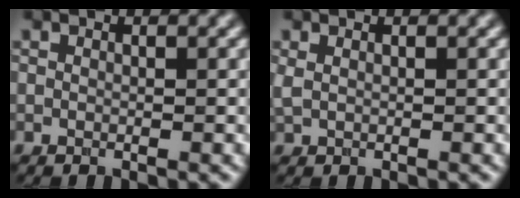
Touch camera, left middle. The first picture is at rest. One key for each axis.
{"total": 0.9, "fx": 0.5, "fy": 0.4, "fz": 0.7, "tx": -0.017, "ty": 0.002, "tz": 0.010}